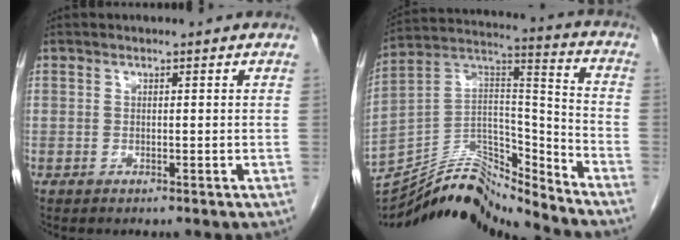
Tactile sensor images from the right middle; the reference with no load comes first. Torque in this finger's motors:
{"motor_torque": [-0.39, -0.28, -0.11, -0.01]}